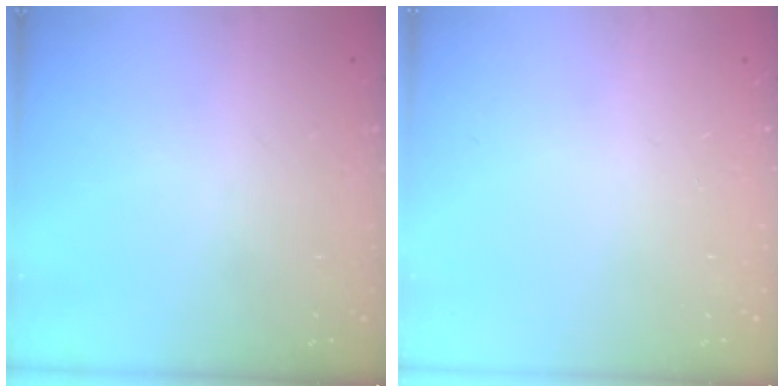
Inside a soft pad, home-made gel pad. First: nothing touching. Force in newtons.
{"total": 0.0}